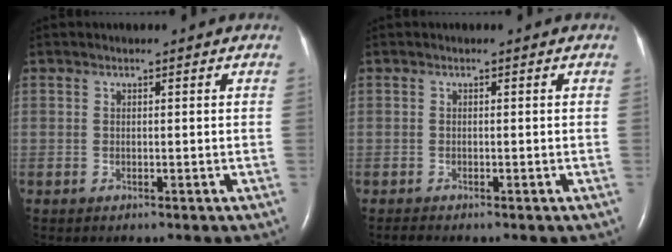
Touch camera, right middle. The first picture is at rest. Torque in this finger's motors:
{"motor_torque": [0.14, -0.10, -0.04, -0.01]}